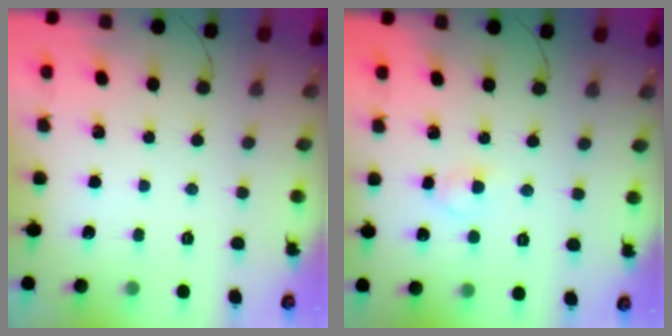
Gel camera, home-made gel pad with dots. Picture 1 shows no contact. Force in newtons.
{"total": 2.9, "press": 2.7, "slide": 1.1}